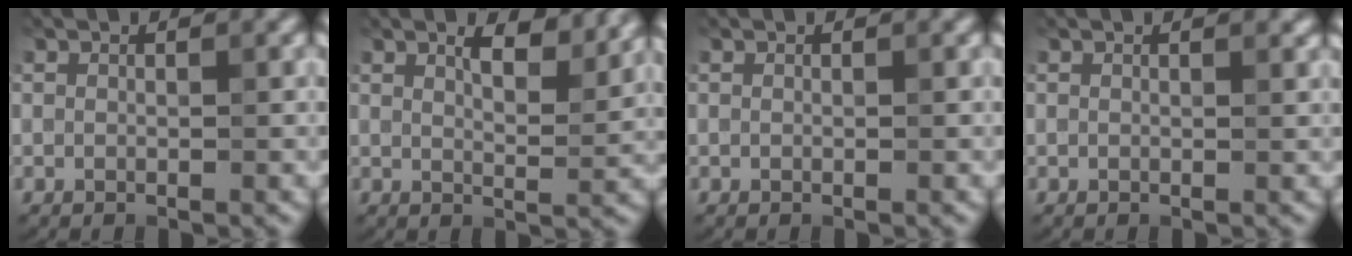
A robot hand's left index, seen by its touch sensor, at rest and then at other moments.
{"total": 4.4, "force": [3.0, 1.3, 3.0], "torque": [-0.043, 0.002, 0.044]}
{"total": 0.0}
{"total": 0.7, "force": [0.5, 0.1, 0.5], "torque": [-0.004, 0.001, 0.008]}